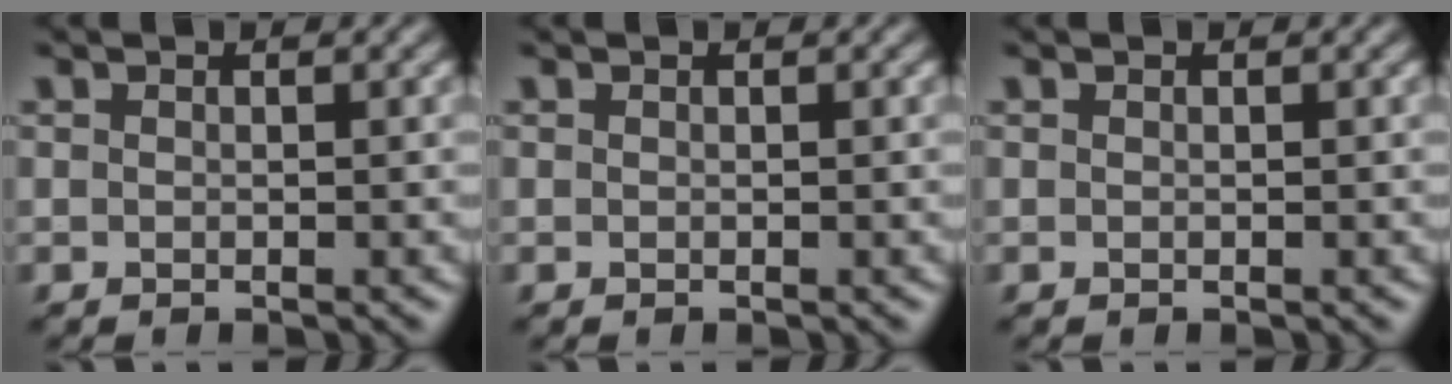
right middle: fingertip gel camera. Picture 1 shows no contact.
{"total": 0.0}
{"total": 0.0}